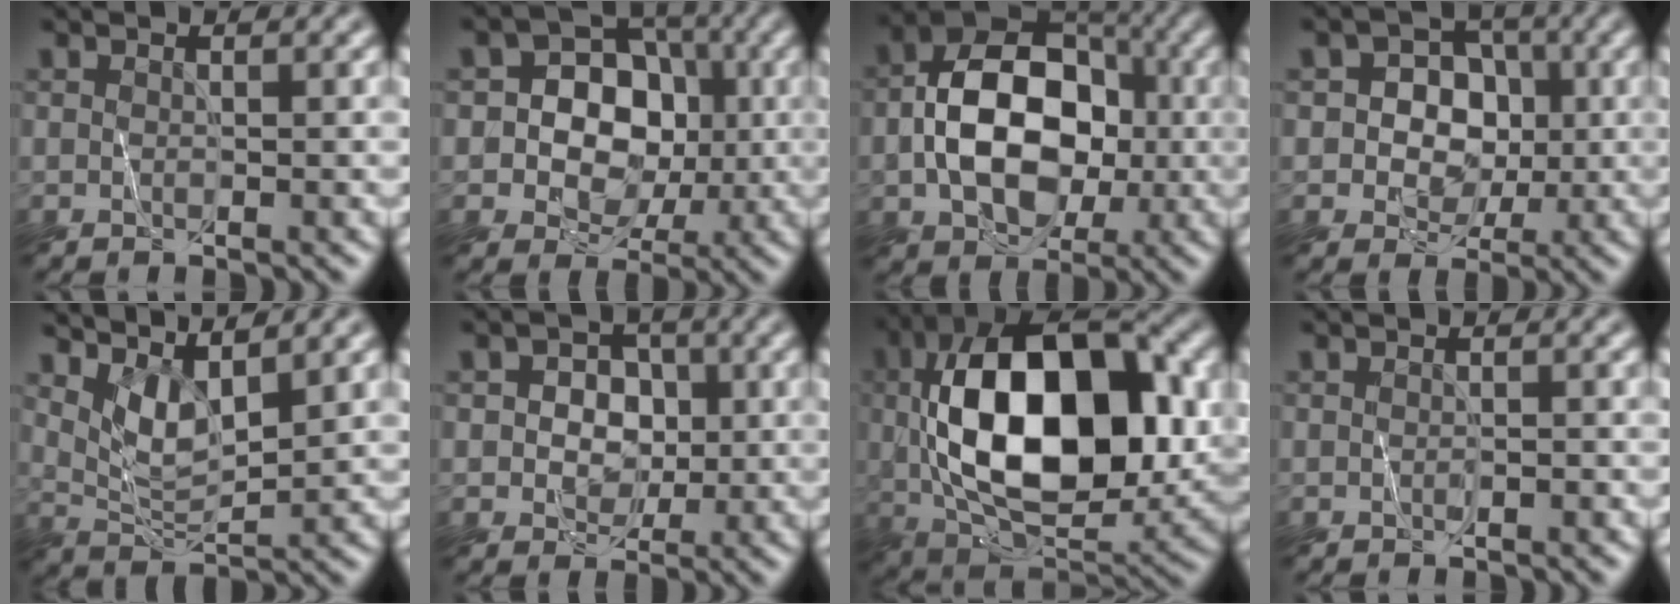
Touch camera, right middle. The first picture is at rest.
{"total": 7.0, "force": [0.1, 5.9, 3.8], "torque": [-0.040, 0.017, -0.021]}
{"total": 10.4, "force": [-1.1, 7.1, 7.5], "torque": [-0.121, 0.014, -0.028]}
{"total": 5.6, "force": [0.0, 5.0, 2.4], "torque": [-0.024, 0.020, -0.022]}
{"total": 3.0, "force": [2.4, 0.5, 1.8], "torque": [-0.043, -0.009, 0.048]}
{"total": 3.8, "force": [0.1, 3.2, 2.0], "torque": [-0.014, 0.006, -0.010]}
{"total": 15.6, "force": [1.1, 8.0, 13.4], "torque": [-0.221, 0.019, 0.010]}
{"total": 1.0, "force": [-0.7, 0.4, 0.7], "torque": [-0.013, -0.006, -0.012]}